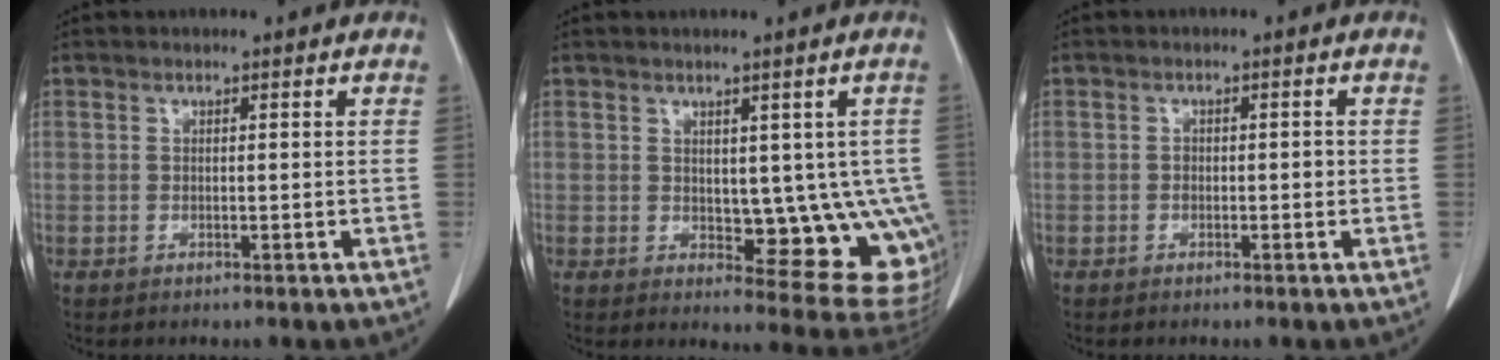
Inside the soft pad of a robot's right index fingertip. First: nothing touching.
{"total": 10.9, "force": [0.2, 5.2, 9.6], "torque": [-0.093, -0.006, 0.015]}
{"total": 1.4, "force": [-0.2, 0.9, 1.1], "torque": [-0.012, 0.005, -0.002]}